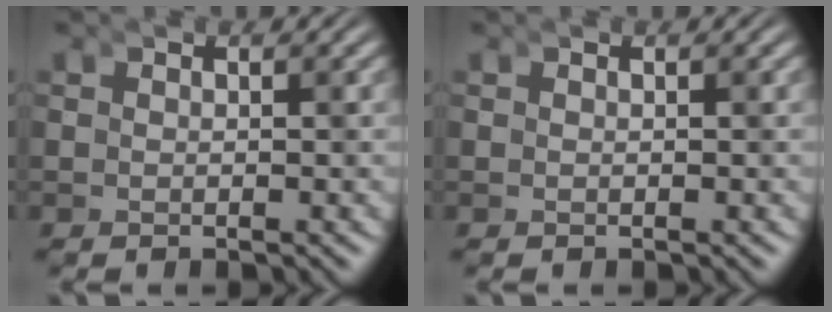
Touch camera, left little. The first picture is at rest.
{"total": 0.0}